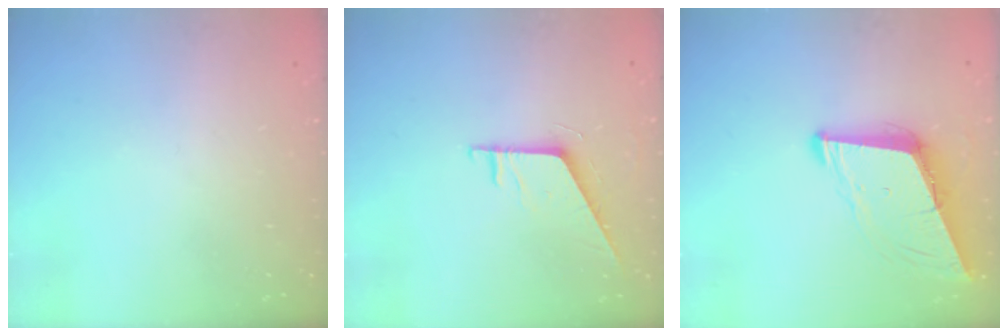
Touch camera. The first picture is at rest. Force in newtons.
{"total": 5.4, "press": 5.4, "slide": 0.5}
{"total": 8.9, "press": 8.0, "slide": 3.7}